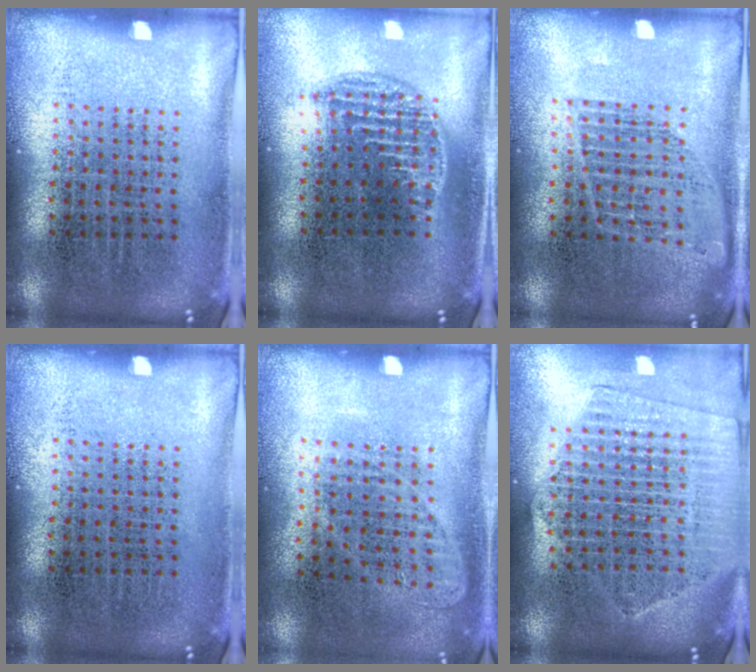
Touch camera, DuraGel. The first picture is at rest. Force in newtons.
{"total": 1.3, "press": 1.1, "slide": 0.6}
{"total": 1.1, "press": 1.1, "slide": 0.3}
{"total": 0.0}
{"total": 1.0, "press": 0.9, "slide": 0.4}
{"total": 2.2, "press": 2.0, "slide": 1.0}